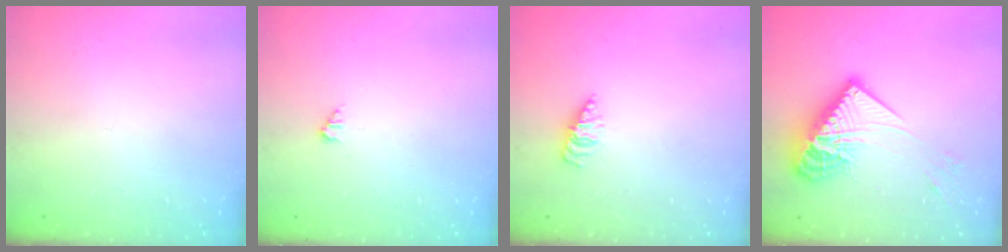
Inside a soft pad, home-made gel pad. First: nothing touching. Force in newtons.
{"total": 1.2, "press": 1.1, "slide": 0.2}
{"total": 2.0, "press": 2.0, "slide": 0.3}
{"total": 16.8, "press": 16.8, "slide": 1.5}